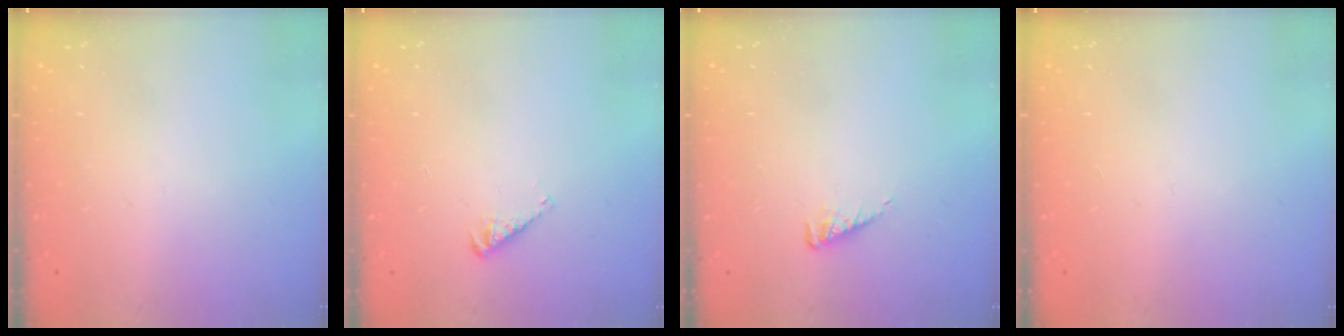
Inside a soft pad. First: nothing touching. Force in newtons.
{"total": 2.5, "press": 2.5, "slide": 0.1}
{"total": 4.4, "press": 4.4, "slide": 0.6}
{"total": 0.0}